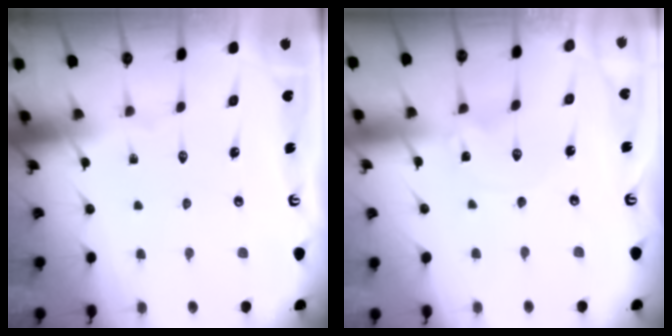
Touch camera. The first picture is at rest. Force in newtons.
{"total": 0.0}